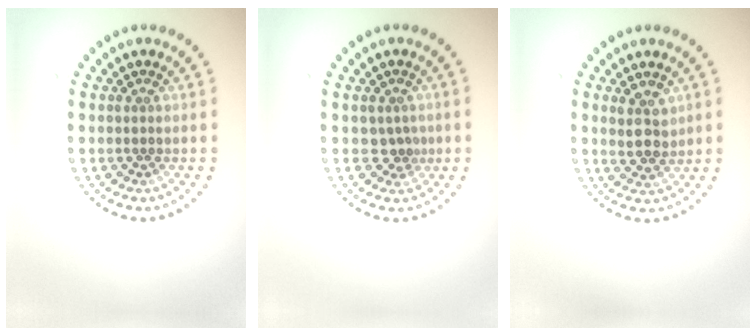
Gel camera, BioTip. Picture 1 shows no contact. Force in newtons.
{"total": 1.4, "press": 1.2, "slide": 0.7}
{"total": 2.6, "press": 2.4, "slide": 1.1}